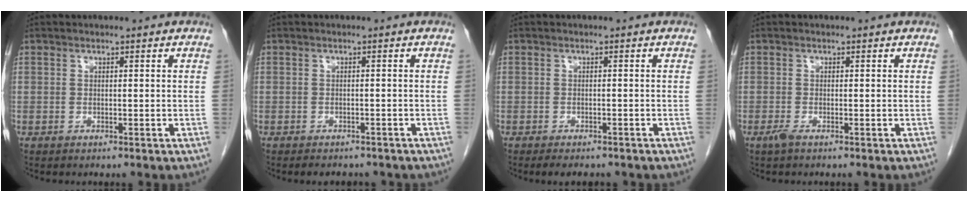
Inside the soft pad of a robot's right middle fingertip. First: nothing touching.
{"total": 5.4, "force": [-4.6, 2.2, 1.8], "torque": [-0.020, 0.000, -0.050]}
{"total": 5.4, "force": [-4.5, 1.9, 2.4], "torque": [-0.027, -0.005, -0.051]}
{"total": 1.0, "force": [-0.7, 0.1, 0.8], "torque": [-0.021, -0.004, -0.016]}